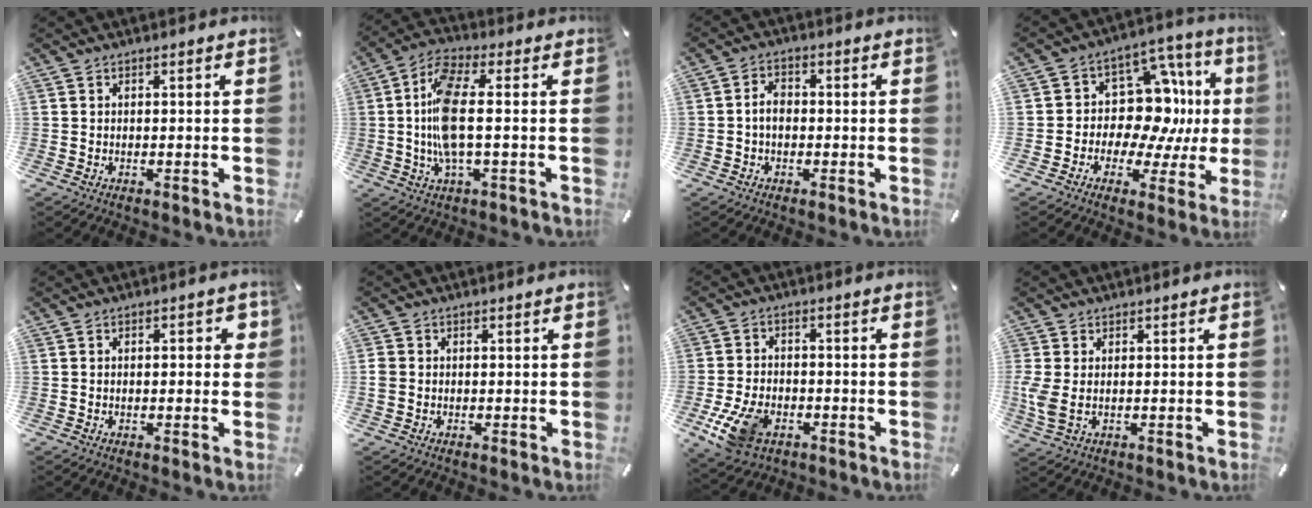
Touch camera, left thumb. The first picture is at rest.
{"total": 11.7, "force": [-0.3, 3.7, 11.1], "torque": [-0.239, -0.015, -0.010]}
{"total": 3.9, "force": [-0.6, 2.6, 2.8], "torque": [-0.059, 0.006, -0.014]}
{"total": 13.8, "force": [2.8, 10.6, 8.3], "torque": [-0.110, -0.040, 0.057]}
{"total": 2.9, "force": [-0.1, 1.3, 2.6], "torque": [-0.030, 0.003, -0.007]}
{"total": 1.7, "force": [-0.2, 1.5, 0.7], "torque": [-0.013, 0.006, -0.005]}
{"total": 10.5, "force": [-4.9, 6.6, 6.6], "torque": [-0.146, 0.012, -0.086]}
{"total": 4.4, "force": [0.2, 2.1, 3.9], "torque": [-0.100, -0.007, 0.001]}